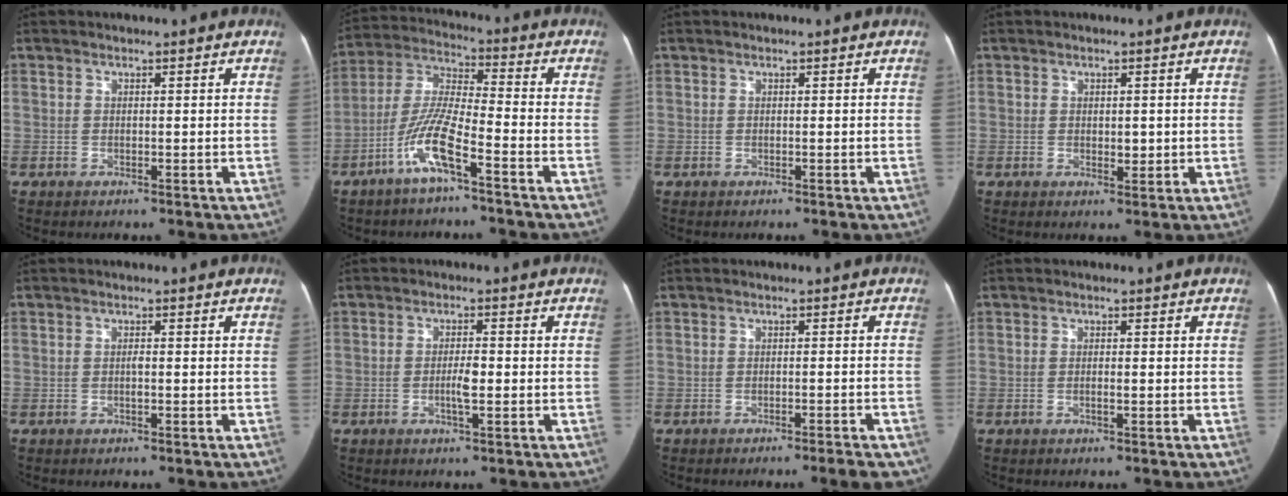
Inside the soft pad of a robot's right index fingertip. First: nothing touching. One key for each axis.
{"total": 10.2, "fx": -5.4, "fy": 1.0, "fz": 8.5, "tx": -0.186, "ty": 0.004, "tz": -0.111}
{"total": 0.0}
{"total": 2.3, "fx": 0.0, "fy": 1.4, "fz": 1.8, "tx": -0.025, "ty": -0.002, "tz": 0.003}
{"total": 1.0, "fx": -0.3, "fy": 0.4, "fz": 0.9, "tx": -0.016, "ty": 0.003, "tz": -0.006}
{"total": 3.3, "fx": -0.8, "fy": 0.8, "fz": 3.2, "tx": -0.060, "ty": 0.002, "tz": -0.012}
{"total": 4.2, "fx": -3.1, "fy": 0.8, "fz": 2.8, "tx": -0.030, "ty": 0.002, "tz": -0.037}
{"total": 1.1, "fx": -0.3, "fy": 0.3, "fz": 1.0, "tx": -0.019, "ty": 0.002, "tz": -0.007}